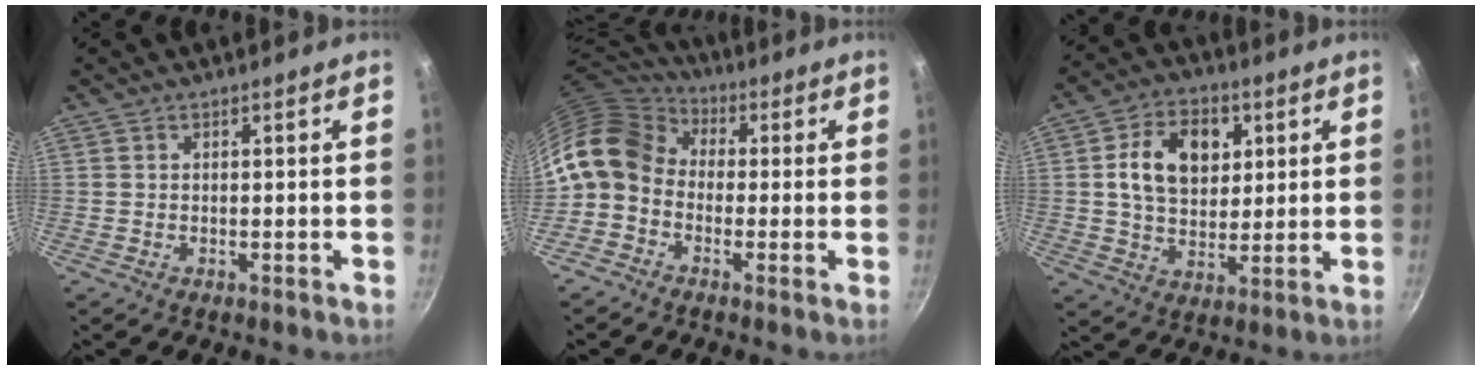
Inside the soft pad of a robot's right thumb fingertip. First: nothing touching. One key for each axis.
{"total": 13.2, "fx": 0.2, "fy": 10.5, "fz": 8.1, "tx": -0.133, "ty": 0.038, "tz": -0.020}
{"total": 13.1, "fx": 3.3, "fy": 9.2, "fz": 8.7, "tx": -0.116, "ty": -0.001, "tz": 0.049}